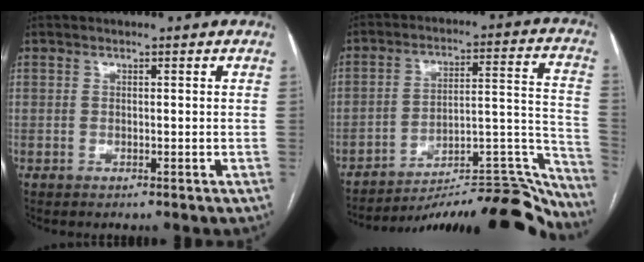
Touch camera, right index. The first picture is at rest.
{"total": 26.6, "force": [-24.7, 3.6, 9.3], "torque": [-0.044, 0.032, -0.339]}